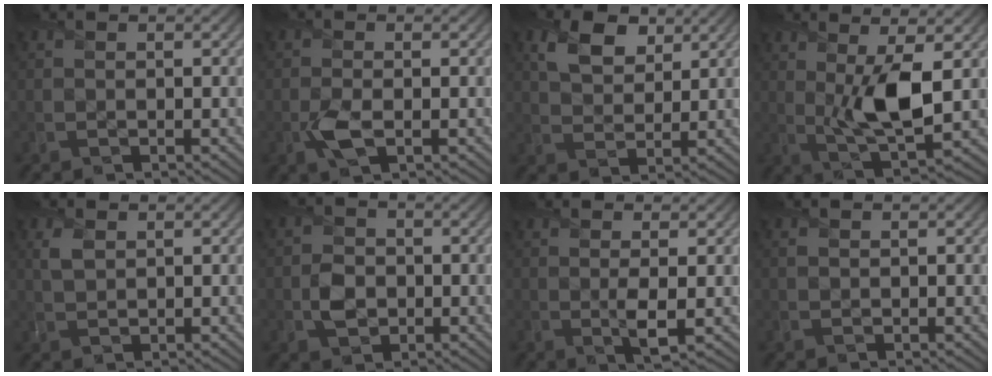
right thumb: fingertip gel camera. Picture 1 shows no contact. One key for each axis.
{"total": 2.9, "fx": -1.0, "fy": 1.5, "fz": 2.4, "tx": -0.058, "ty": -0.008, "tz": -0.022}
{"total": 5.2, "fx": 2.8, "fy": 3.4, "fz": 2.8, "tx": -0.062, "ty": -0.003, "tz": 0.052}
{"total": 7.6, "fx": 0.8, "fy": 2.7, "fz": 7.1, "tx": -0.140, "ty": -0.004, "tz": 0.021}
{"total": 2.0, "fx": 1.0, "fy": 1.1, "fz": 1.4, "tx": -0.039, "ty": 0.002, "tz": 0.021}
{"total": 3.2, "fx": -0.7, "fy": 2.7, "fz": 1.6, "tx": -0.036, "ty": -0.004, "tz": -0.017}
{"total": 2.2, "fx": 0.2, "fy": 0.4, "fz": 2.1, "tx": -0.044, "ty": -0.003, "tz": 0.006}
{"total": 0.6, "fx": 0.4, "fy": 0.4, "fz": 0.2, "tx": -0.007, "ty": -0.002, "tz": 0.007}